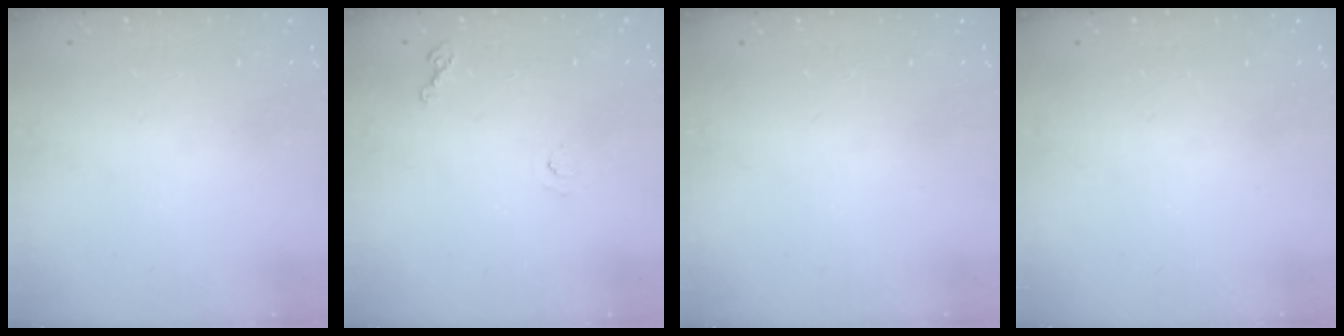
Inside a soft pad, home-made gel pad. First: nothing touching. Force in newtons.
{"total": 4.0, "press": 3.9, "slide": 0.6}
{"total": 0.0}
{"total": 0.0}